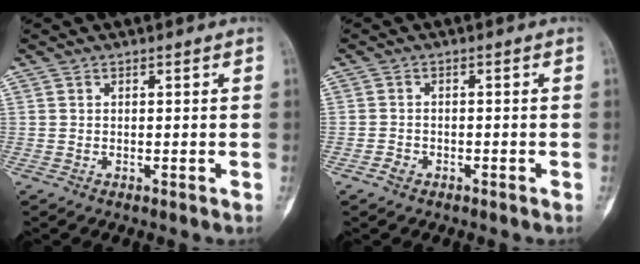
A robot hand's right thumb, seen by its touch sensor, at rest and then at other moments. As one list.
[{"total": 1.7, "force": [-1.1, 1.1, 0.6], "torque": [-0.013, 0.006, -0.023]}]